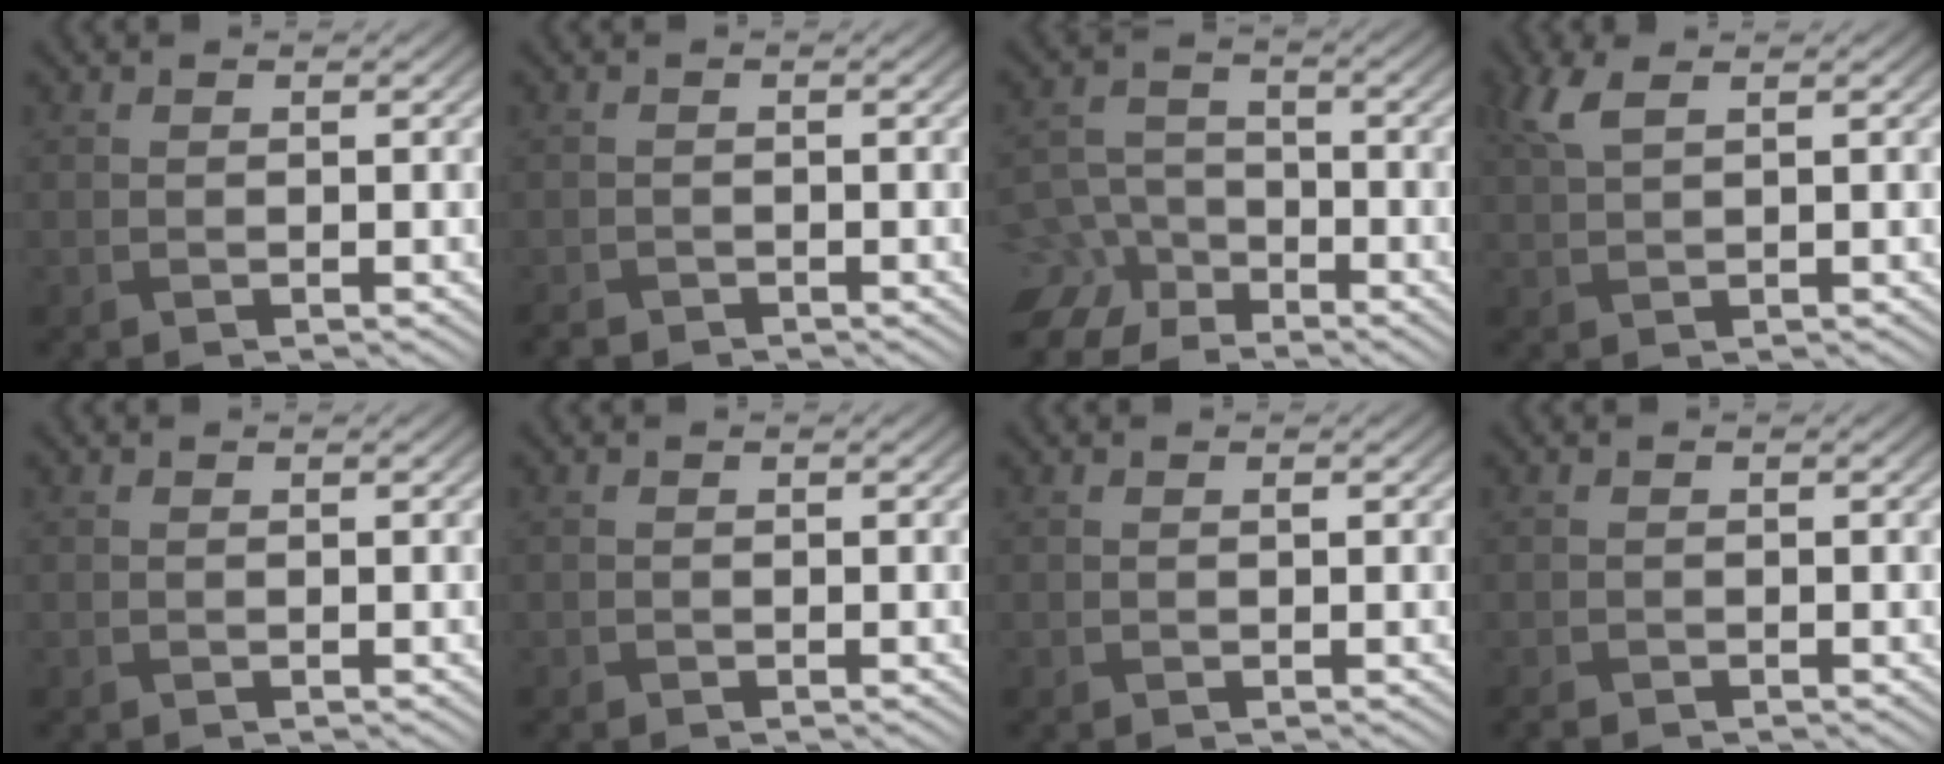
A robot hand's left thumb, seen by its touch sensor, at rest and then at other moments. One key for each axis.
{"total": 1.4, "fx": -1.3, "fy": 0.5, "fz": 0.2, "tx": -0.004, "ty": -0.004, "tz": -0.027}
{"total": 8.4, "fx": -6.1, "fy": 5.1, "fz": 2.7, "tx": -0.058, "ty": -0.015, "tz": -0.118}
{"total": 3.1, "fx": 1.5, "fy": 0.9, "fz": 2.5, "tx": -0.065, "ty": 0.010, "tz": 0.031}
{"total": 0.0}
{"total": 0.0}
{"total": 0.0}
{"total": 1.1, "fx": -1.0, "fy": 0.2, "fz": 0.2, "tx": -0.004, "ty": -0.004, "tz": -0.020}